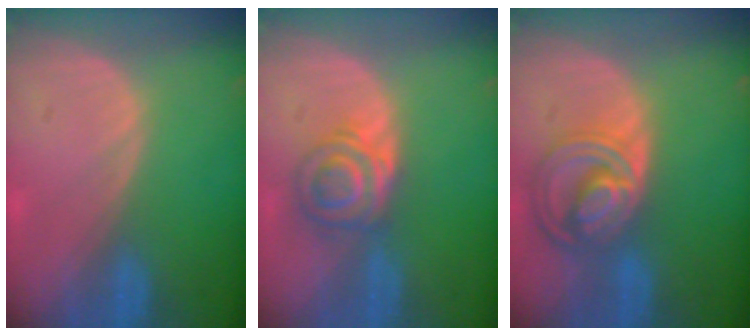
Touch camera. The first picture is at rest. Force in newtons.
{"total": 6.0, "press": 5.5, "slide": 2.2}
{"total": 8.6, "press": 7.4, "slide": 4.4}